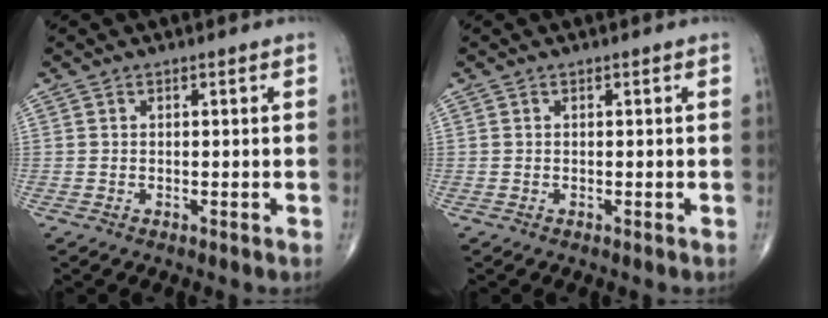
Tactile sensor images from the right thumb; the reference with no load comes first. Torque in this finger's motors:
{"motor_torque": [0.08, 0.07, 0.14, -0.16, 0.01]}